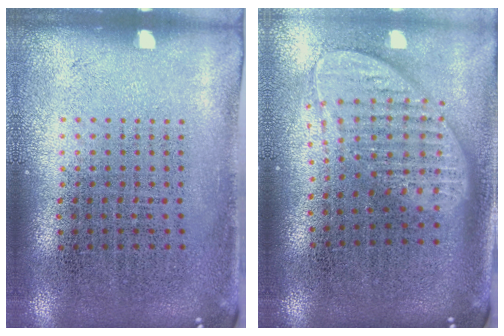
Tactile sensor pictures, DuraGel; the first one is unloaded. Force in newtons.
{"total": 2.0, "press": 1.5, "slide": 1.2}